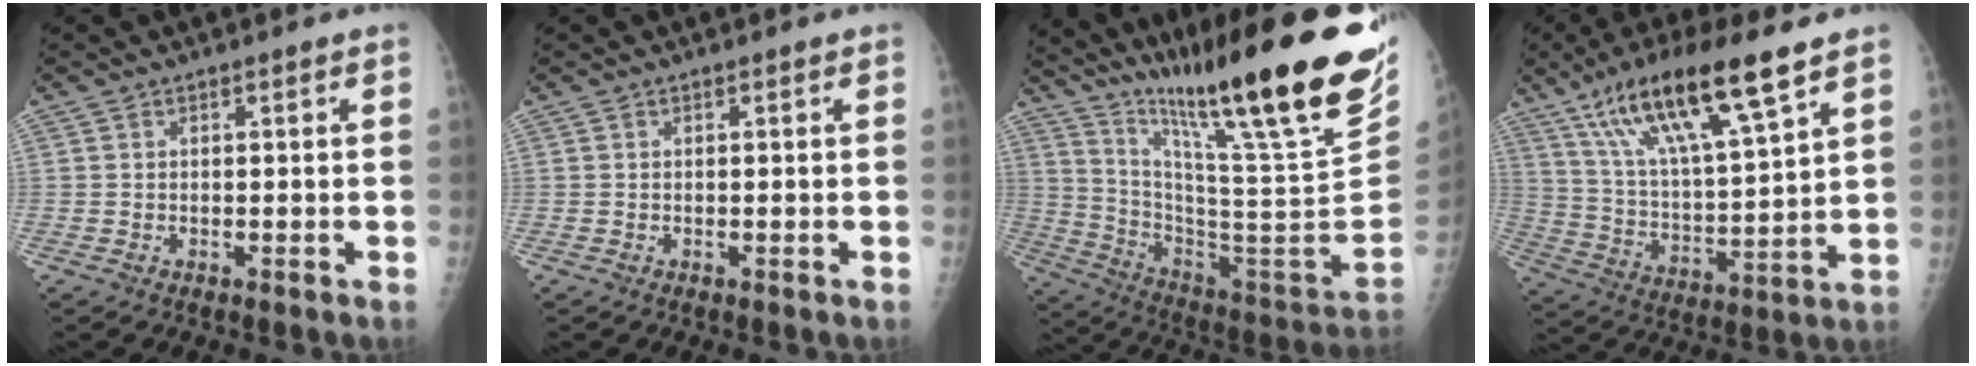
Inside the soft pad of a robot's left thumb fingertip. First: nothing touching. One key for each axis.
{"total": 0.0}
{"total": 33.6, "fx": 22.8, "fy": 3.5, "fz": 24.4, "tx": -0.353, "ty": -0.115, "tz": 0.359}
{"total": 19.6, "fx": 12.1, "fy": 3.8, "fz": 15.0, "tx": -0.260, "ty": -0.039, "tz": 0.227}